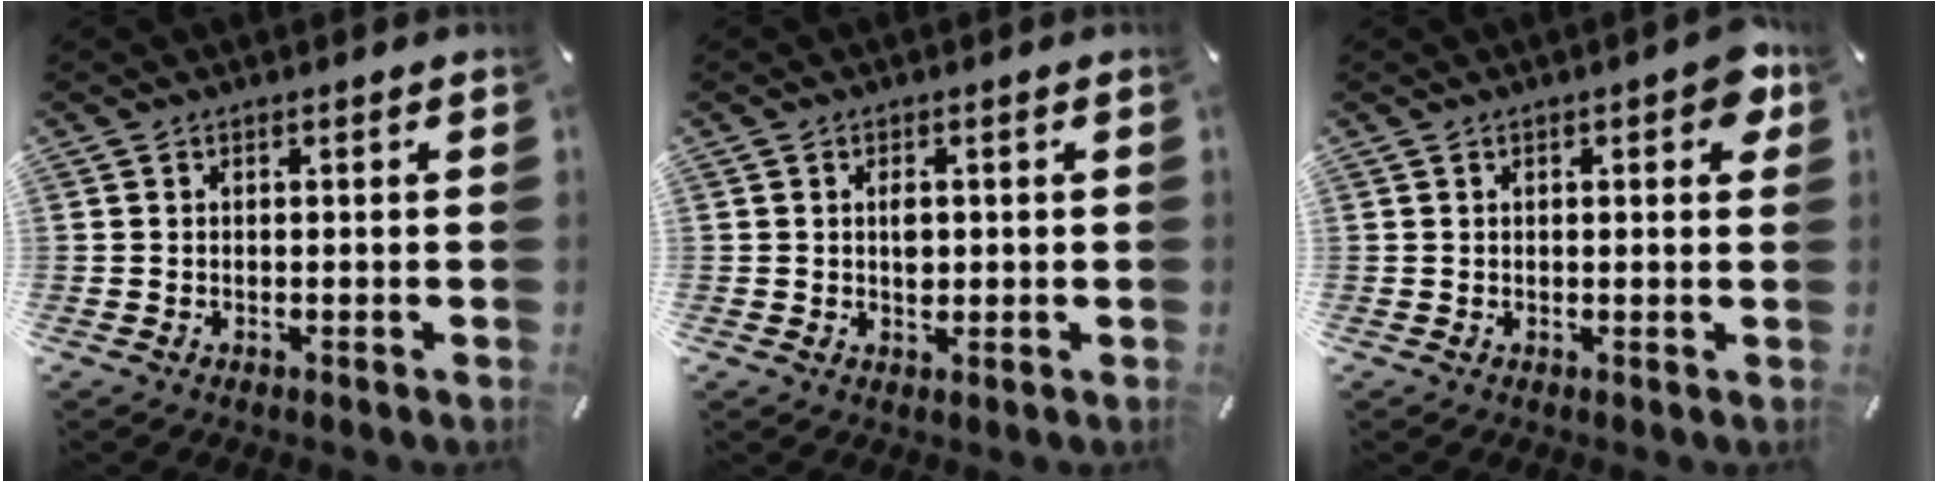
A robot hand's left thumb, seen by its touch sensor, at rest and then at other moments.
{"total": 2.6, "force": [0.2, 1.7, 2.0], "torque": [-0.035, 0.000, 0.001]}
{"total": 4.9, "force": [1.6, 2.0, 4.2], "torque": [-0.050, -0.004, 0.022]}